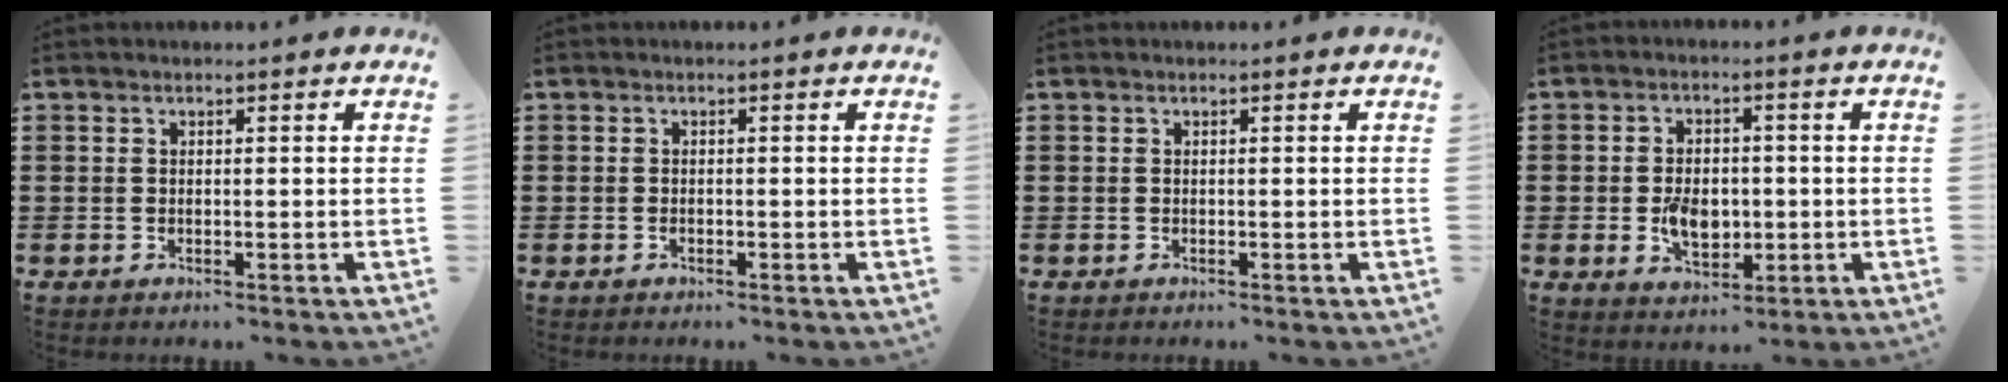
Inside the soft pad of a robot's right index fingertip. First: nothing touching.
{"total": 0.6, "force": [-0.4, 0.2, 0.5], "torque": [-0.012, -0.006, -0.005]}
{"total": 0.0}
{"total": 5.7, "force": [-0.8, 3.8, 4.3], "torque": [-0.079, 0.003, -0.015]}